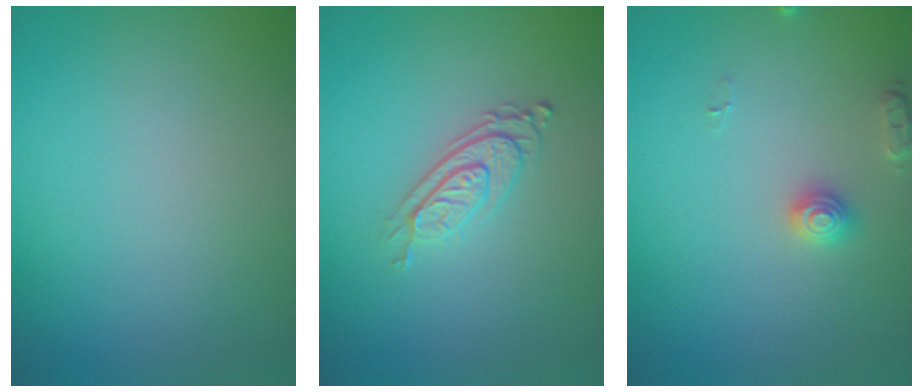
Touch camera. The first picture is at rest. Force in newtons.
{"total": 2.8, "press": 2.0, "slide": 1.9}
{"total": 2.0, "press": 2.0, "slide": 0.3}